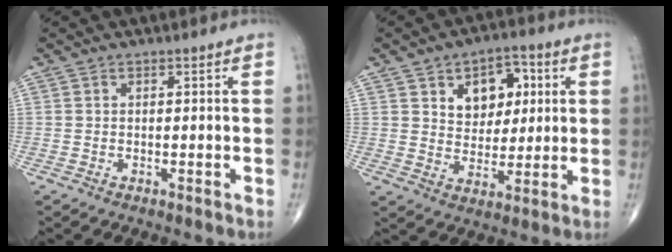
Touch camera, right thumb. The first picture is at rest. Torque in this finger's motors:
{"motor_torque": [-0.61, 1.00, 0.03, 0.00, 0.15]}